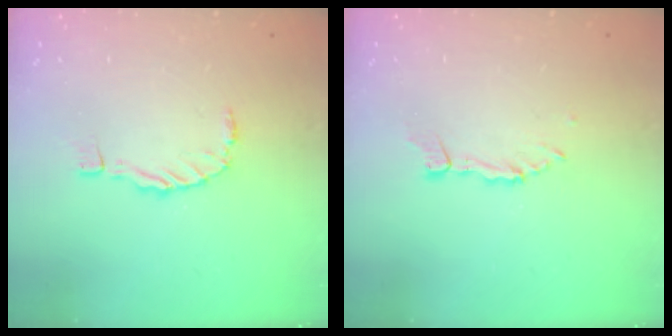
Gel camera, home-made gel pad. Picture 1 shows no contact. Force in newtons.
{"total": 4.9, "press": 4.9, "slide": 0.2}